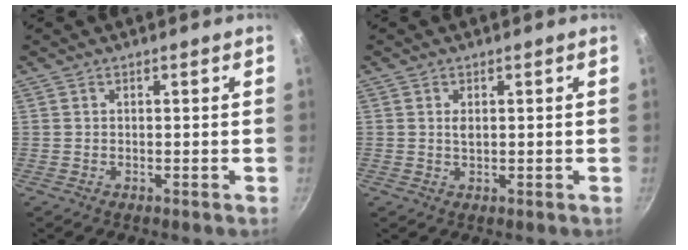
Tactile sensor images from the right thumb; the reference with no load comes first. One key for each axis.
{"total": 1.3, "fx": 0.4, "fy": 0.8, "fz": 1.0, "tx": -0.018, "ty": 0.000, "tz": 0.007}